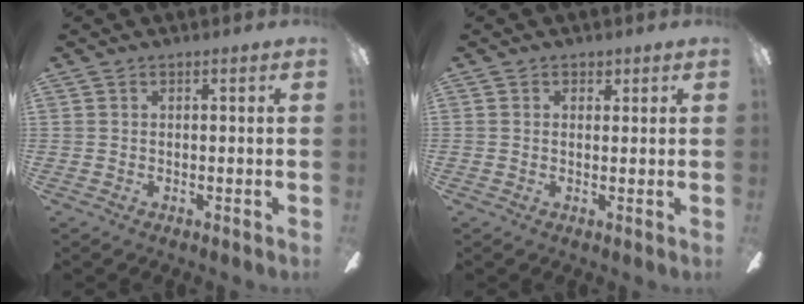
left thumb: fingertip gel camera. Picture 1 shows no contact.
{"total": 1.6, "force": [0.8, 1.4, 0.3], "torque": [0.009, -0.003, 0.011]}